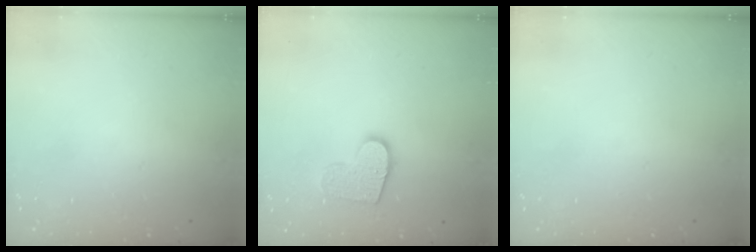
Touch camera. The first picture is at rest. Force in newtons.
{"total": 11.3, "press": 11.3, "slide": 0.7}
{"total": 0.0}